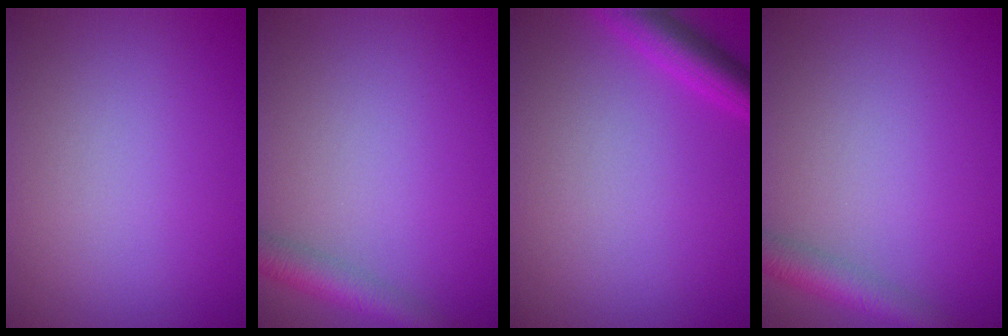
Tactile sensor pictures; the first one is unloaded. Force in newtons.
{"total": 3.0, "press": 3.0, "slide": 0.1}
{"total": 3.4, "press": 3.4, "slide": 0.2}
{"total": 3.0, "press": 3.0, "slide": 0.1}